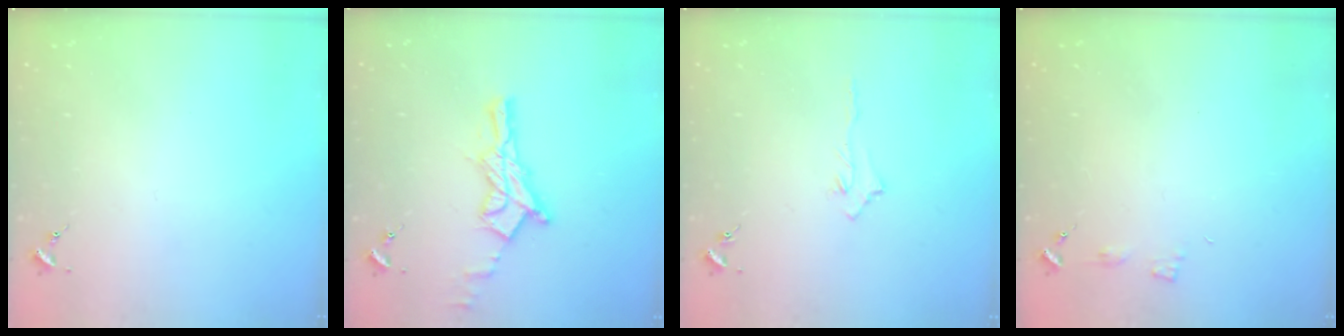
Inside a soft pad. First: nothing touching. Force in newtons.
{"total": 14.2, "press": 14.1, "slide": 1.0}
{"total": 3.2, "press": 3.2, "slide": 0.4}
{"total": 3.6, "press": 3.6, "slide": 0.5}